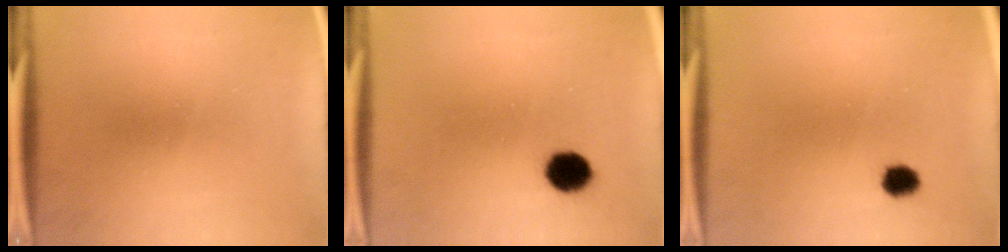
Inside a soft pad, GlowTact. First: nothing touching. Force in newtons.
{"total": 5.6}
{"total": 2.7}